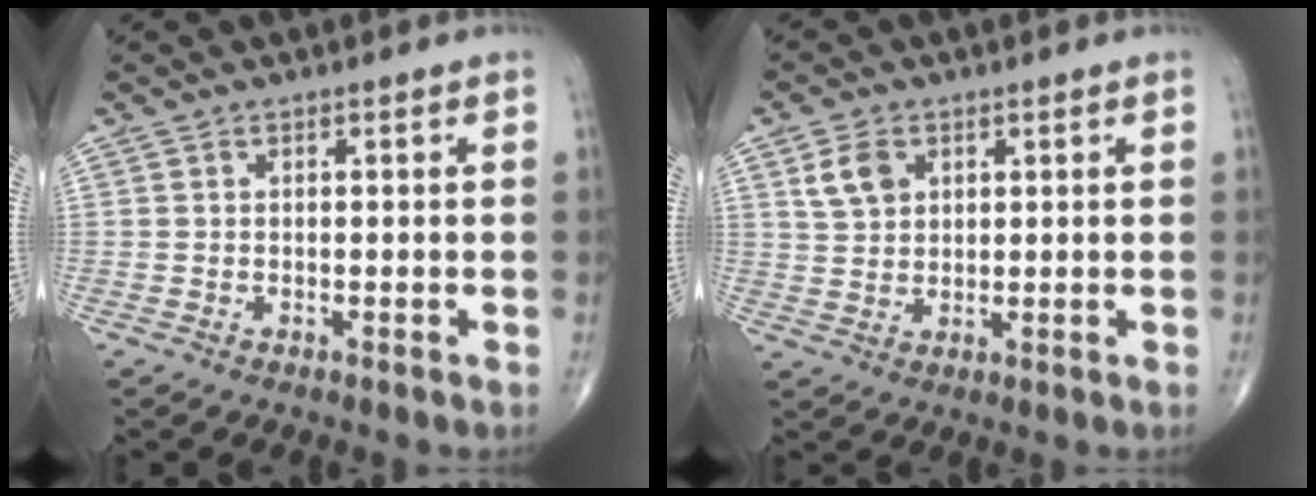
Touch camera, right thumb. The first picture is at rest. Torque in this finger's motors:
{"motor_torque": [-0.54, 0.58, 0.11, -0.11, 0.00]}